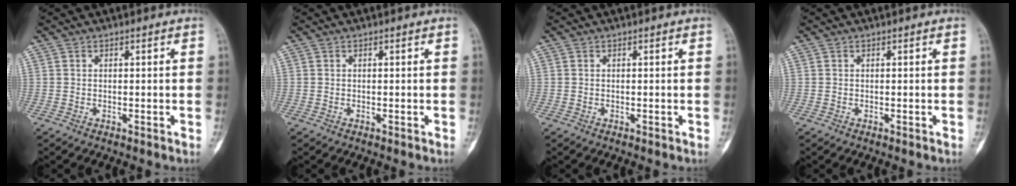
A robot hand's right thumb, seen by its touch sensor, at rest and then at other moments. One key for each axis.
{"total": 0.0}
{"total": 0.0}
{"total": 0.0}